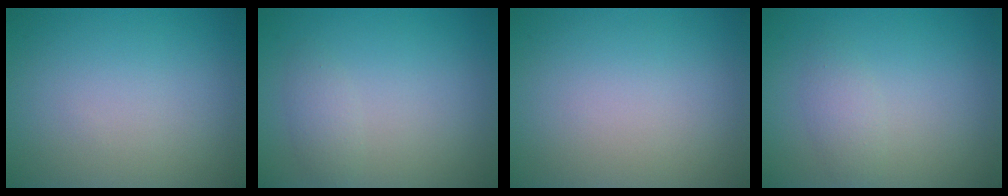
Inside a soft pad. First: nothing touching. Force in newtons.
{"total": 1.3, "press": 1.3, "slide": 0.1}
{"total": 0.0}
{"total": 1.6, "press": 1.6, "slide": 0.1}